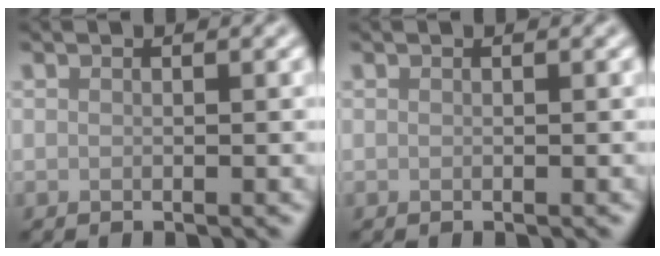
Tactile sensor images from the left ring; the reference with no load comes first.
{"total": 0.0}